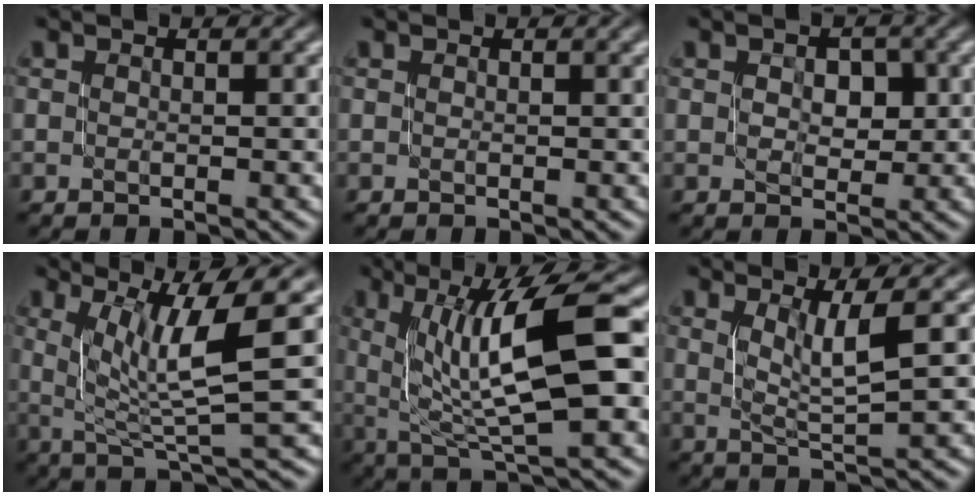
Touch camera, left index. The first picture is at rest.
{"total": 0.9, "force": [0.2, 0.3, 0.8], "torque": [-0.006, 0.001, 0.001]}
{"total": 2.3, "force": [0.4, 1.7, 1.4], "torque": [-0.018, 0.000, 0.008]}
{"total": 7.2, "force": [1.9, 1.1, 6.9], "torque": [-0.106, -0.001, 0.036]}
{"total": 10.3, "force": [1.5, 2.6, 9.8], "torque": [-0.147, 0.007, 0.030]}
{"total": 3.6, "force": [1.3, 0.5, 3.3], "torque": [-0.058, -0.003, 0.029]}